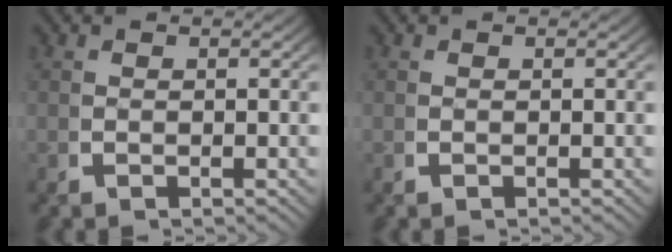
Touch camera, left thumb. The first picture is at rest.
{"total": 0.0}